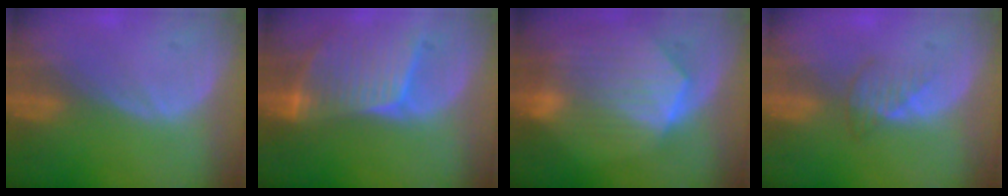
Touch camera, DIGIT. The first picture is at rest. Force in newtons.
{"total": 9.2, "press": 8.1, "slide": 4.3}
{"total": 9.8, "press": 8.6, "slide": 4.7}
{"total": 2.5, "press": 2.5, "slide": 0.2}